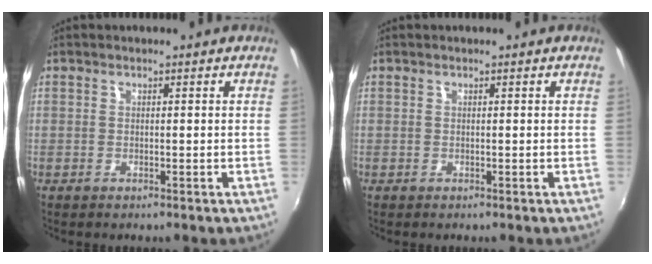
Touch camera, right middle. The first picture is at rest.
{"total": 0.0}